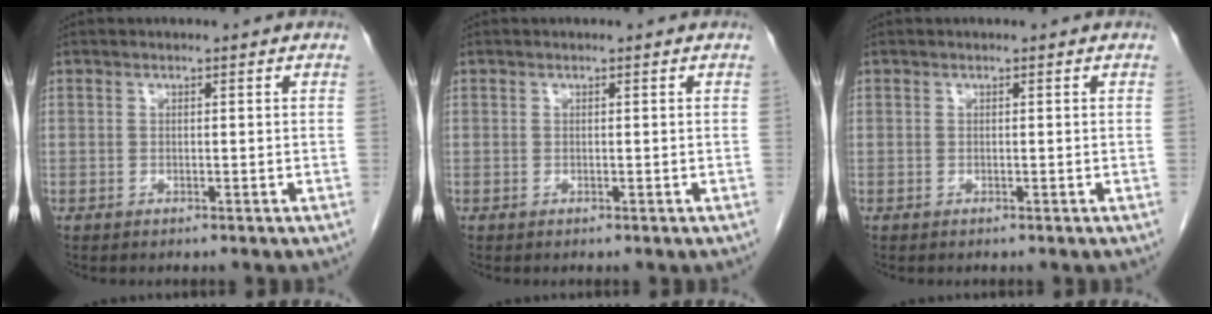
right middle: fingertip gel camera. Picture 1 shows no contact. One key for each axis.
{"total": 0.0}
{"total": 0.0}